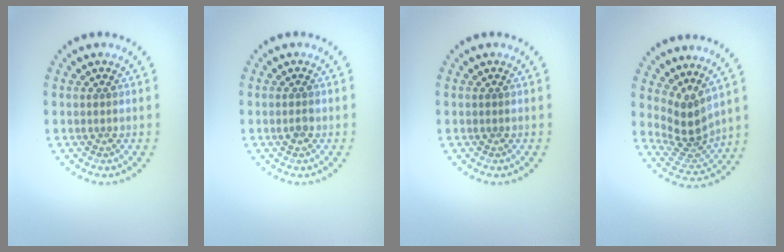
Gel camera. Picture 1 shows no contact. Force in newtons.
{"total": 0.9, "press": 0.9, "slide": 0.1}
{"total": 0.0}
{"total": 3.3, "press": 2.4, "slide": 2.4}